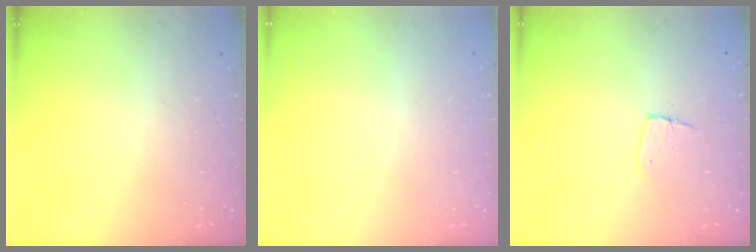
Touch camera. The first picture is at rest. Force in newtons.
{"total": 0.0}
{"total": 4.6, "press": 4.6, "slide": 0.4}